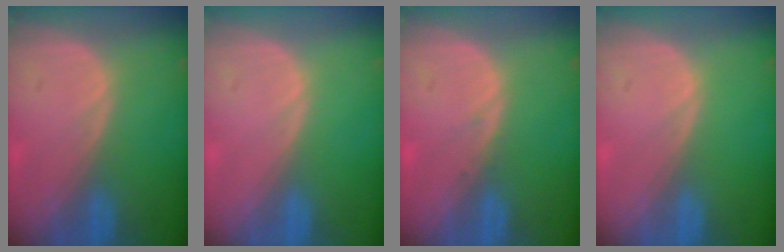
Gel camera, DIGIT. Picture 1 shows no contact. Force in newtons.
{"total": 0.0}
{"total": 0.6, "press": 0.3, "slide": 0.5}
{"total": 0.0}